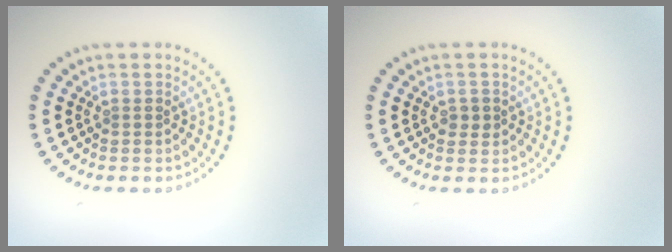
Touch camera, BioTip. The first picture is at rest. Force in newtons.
{"total": 1.1, "press": 1.1, "slide": 0.3}